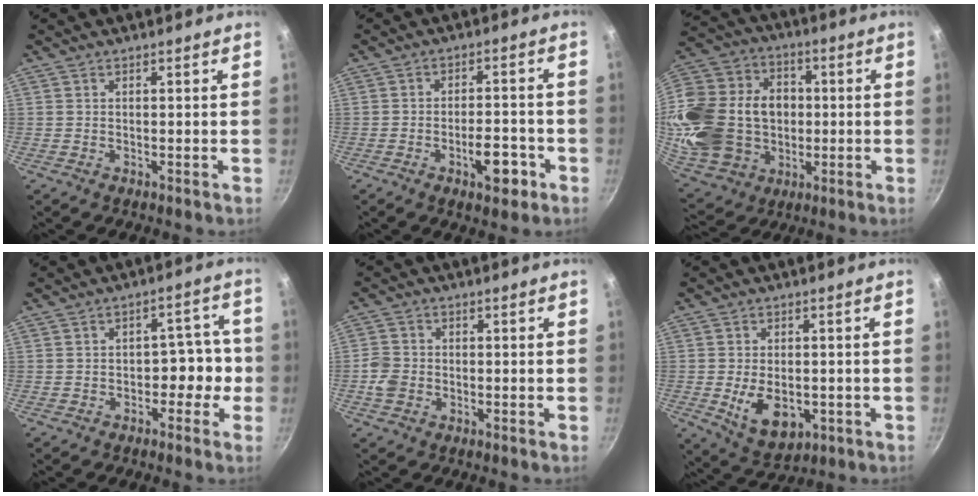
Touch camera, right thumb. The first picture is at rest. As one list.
[{"total": 7.4, "force": [-3.3, 3.4, 5.6], "torque": [-0.058, 0.023, -0.047]}, {"total": 28.2, "force": [-1.0, 22.4, 17.1], "torque": [-0.347, 0.038, 0.002]}, {"total": 6.3, "force": [-2.0, 4.4, 4.0], "torque": [0.002, 0.045, -0.031]}, {"total": 4.1, "force": [-1.3, 3.4, 2.0], "torque": [-0.038, 0.017, -0.029]}, {"total": 9.4, "force": [-1.8, 6.1, 6.9], "torque": [-0.096, -0.006, -0.012]}]